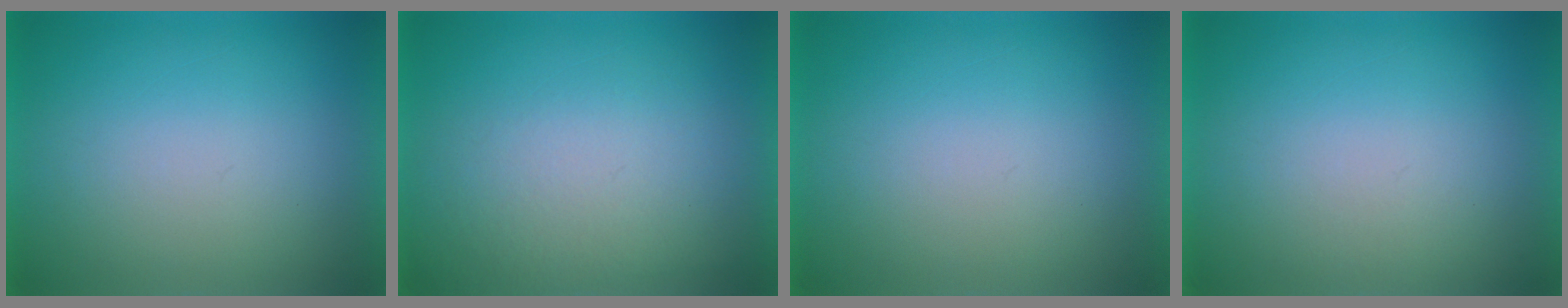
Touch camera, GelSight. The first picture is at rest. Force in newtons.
{"total": 3.6}
{"total": 0.0}
{"total": 1.1}